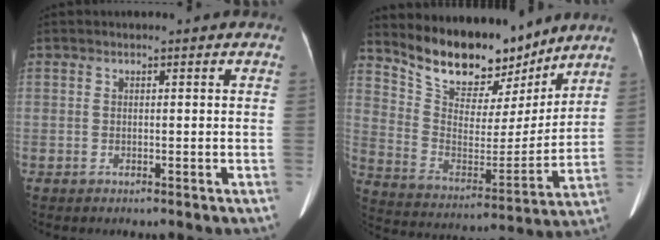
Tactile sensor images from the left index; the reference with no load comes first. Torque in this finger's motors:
{"motor_torque": [0.87, -1.27, 0.40, 0.11]}